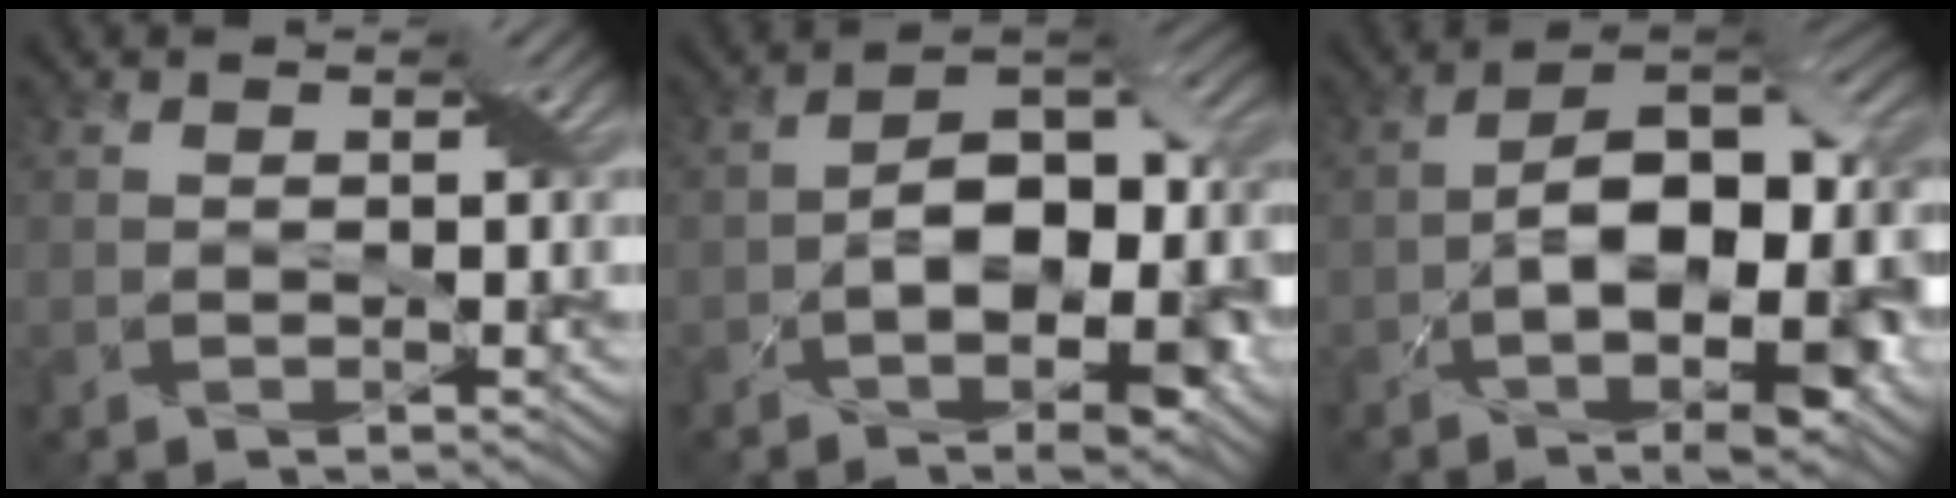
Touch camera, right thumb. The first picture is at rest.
{"total": 10.4, "force": [-3.4, 5.5, 8.2], "torque": [-0.119, 0.002, -0.062]}
{"total": 13.5, "force": [-3.5, 6.6, 11.2], "torque": [-0.164, 0.001, -0.062]}